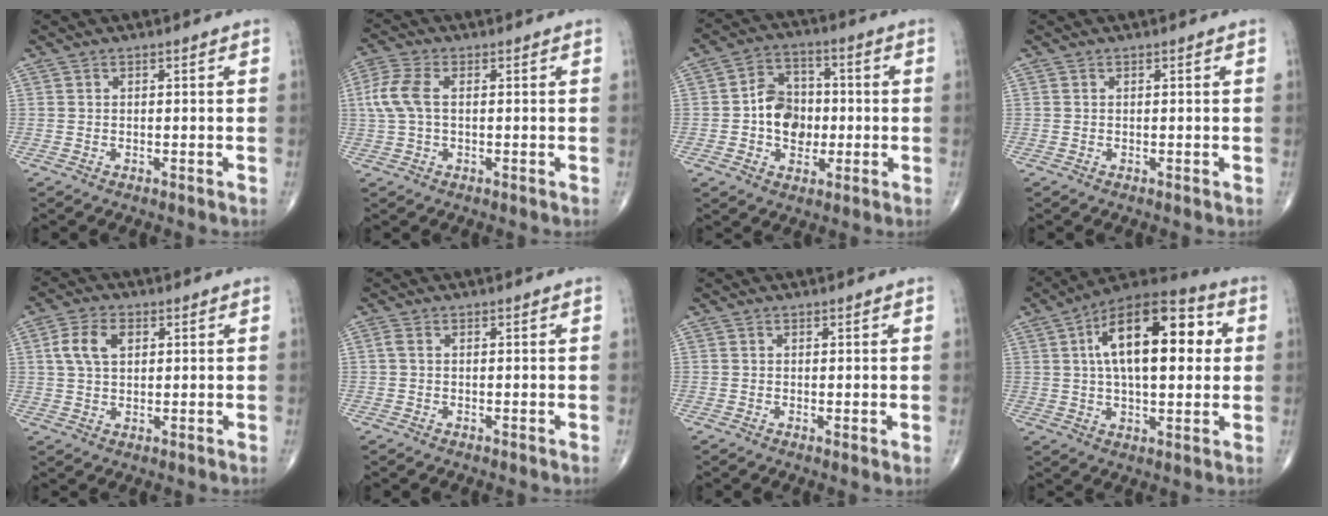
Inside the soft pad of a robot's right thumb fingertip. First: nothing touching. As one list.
[{"total": 6.5, "force": [0.6, 3.6, 5.4], "torque": [-0.145, 0.017, 0.009]}, {"total": 10.0, "force": [-0.9, 7.8, 6.2], "torque": [-0.066, 0.020, -0.021]}, {"total": 0.0}, {"total": 6.5, "force": [1.8, 4.0, 4.7], "torque": [-0.093, 0.007, 0.033]}, {"total": 1.0, "force": [0.1, 0.5, 0.8], "torque": [-0.022, 0.002, -0.001]}, {"total": 1.0, "force": [0.1, 0.1, 1.0], "torque": [-0.018, -0.005, -0.001]}, {"total": 20.7, "force": [4.2, 9.7, 17.8], "torque": [-0.256, 0.020, 0.055]}]